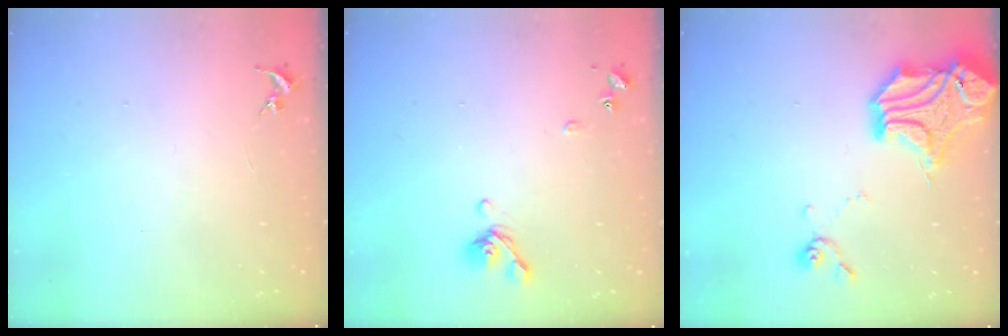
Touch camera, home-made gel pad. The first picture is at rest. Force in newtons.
{"total": 8.6, "press": 8.4, "slide": 1.4}
{"total": 20.2, "press": 20.0, "slide": 2.5}